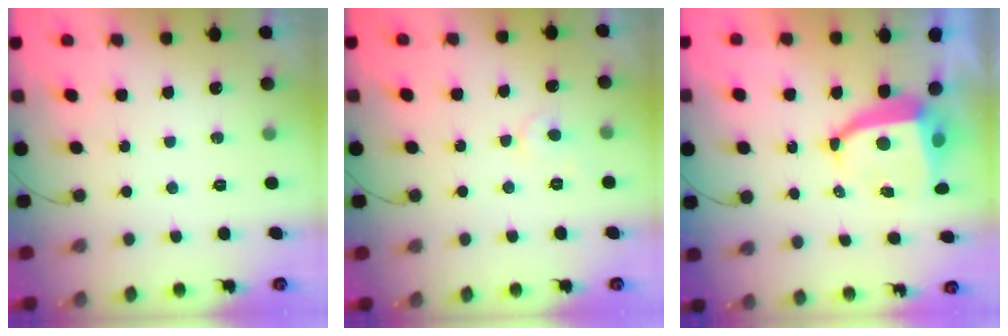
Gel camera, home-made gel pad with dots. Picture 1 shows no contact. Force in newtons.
{"total": 3.5, "press": 3.5, "slide": 0.3}
{"total": 8.5, "press": 8.4, "slide": 1.1}